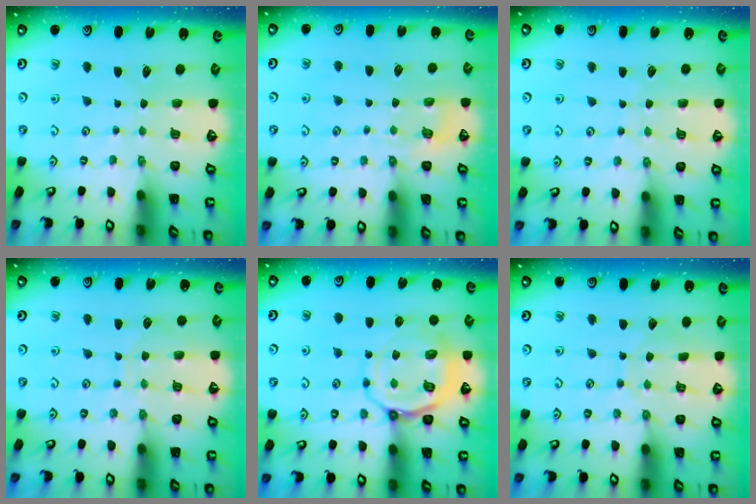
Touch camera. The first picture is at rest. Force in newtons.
{"total": 3.8, "press": 3.3, "slide": 1.8}
{"total": 3.6, "press": 3.6, "slide": 0.4}
{"total": 7.9, "press": 7.9, "slide": 0.6}
{"total": 11.7, "press": 11.6, "slide": 1.5}
{"total": 4.8, "press": 4.8, "slide": 0.4}